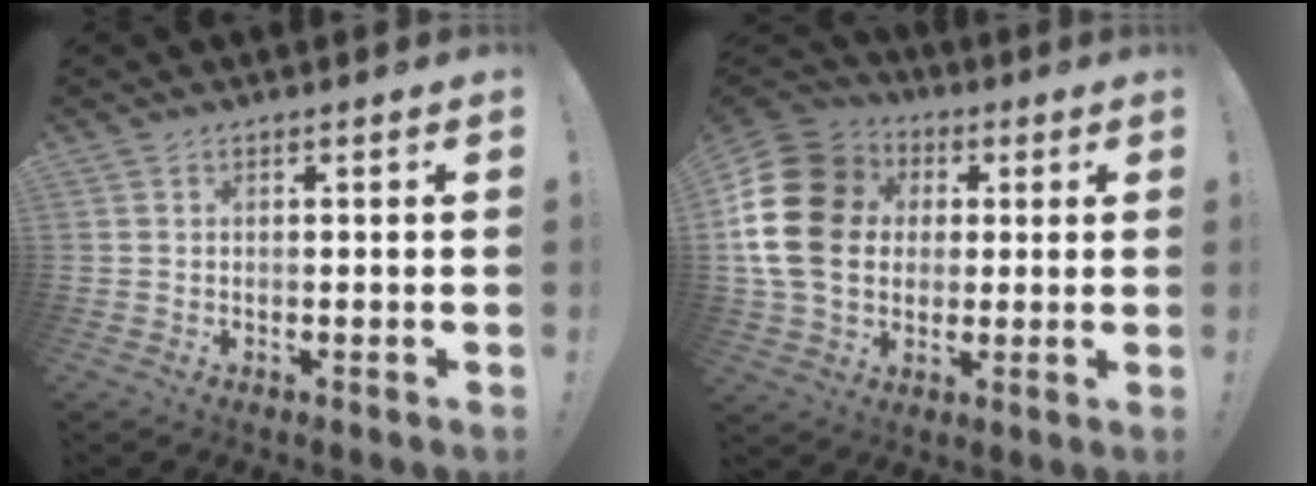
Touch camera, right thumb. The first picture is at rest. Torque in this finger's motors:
{"motor_torque": [2.07, 2.96, 1.20, -0.70, 0.60]}